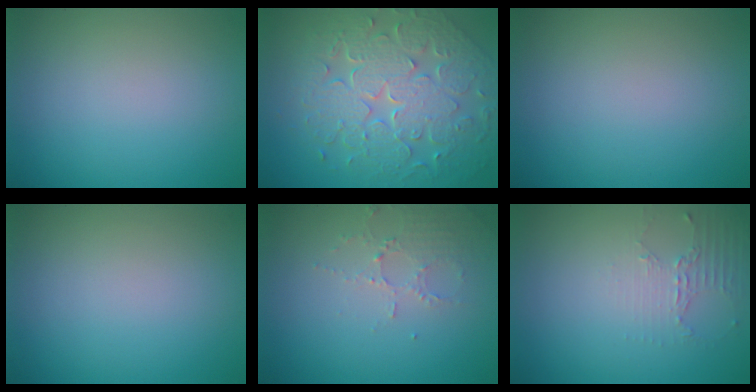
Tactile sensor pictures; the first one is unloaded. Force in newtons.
{"total": 9.3, "press": 6.7, "slide": 6.4}
{"total": 0.0}
{"total": 0.0}
{"total": 2.1, "press": 2.1, "slide": 0.4}
{"total": 2.1, "press": 1.5, "slide": 1.5}